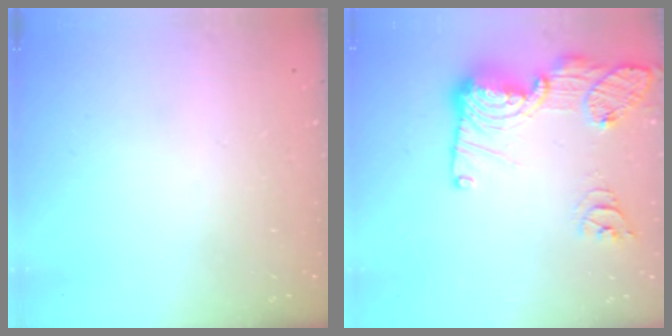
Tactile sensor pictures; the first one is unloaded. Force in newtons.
{"total": 18.4, "press": 18.3, "slide": 1.7}